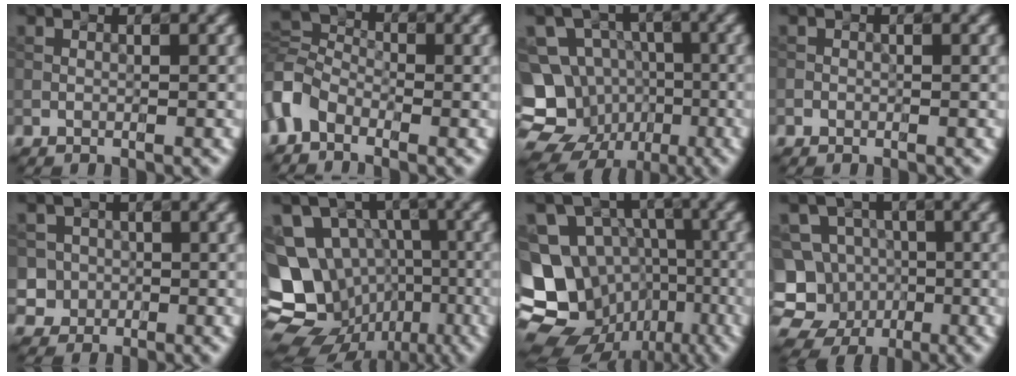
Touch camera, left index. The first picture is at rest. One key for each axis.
{"total": 3.5, "fx": -1.9, "fy": 2.4, "fz": 1.8, "tx": -0.037, "ty": 0.008, "tz": -0.057}
{"total": 13.8, "fx": -5.5, "fy": 12.1, "fz": 3.5, "tx": -0.086, "ty": -0.010, "tz": -0.090}
{"total": 0.5, "fx": -0.2, "fy": 0.5, "fz": 0.0, "tx": 0.004, "ty": -0.004, "tz": -0.004}
{"total": 3.5, "fx": -0.7, "fy": 3.5, "fz": 0.3, "tx": 0.014, "ty": 0.010, "tz": -0.017}
{"total": 14.1, "fx": -4.0, "fy": 12.1, "fz": 5.9, "tx": -0.143, "ty": -0.010, "tz": -0.054}
{"total": 15.4, "fx": -5.3, "fy": 13.3, "fz": 5.7, "tx": -0.138, "ty": -0.017, "tz": -0.073}
{"total": 12.0, "fx": -5.4, "fy": 10.5, "fz": 2.3, "tx": -0.043, "ty": -0.001, "tz": -0.097}